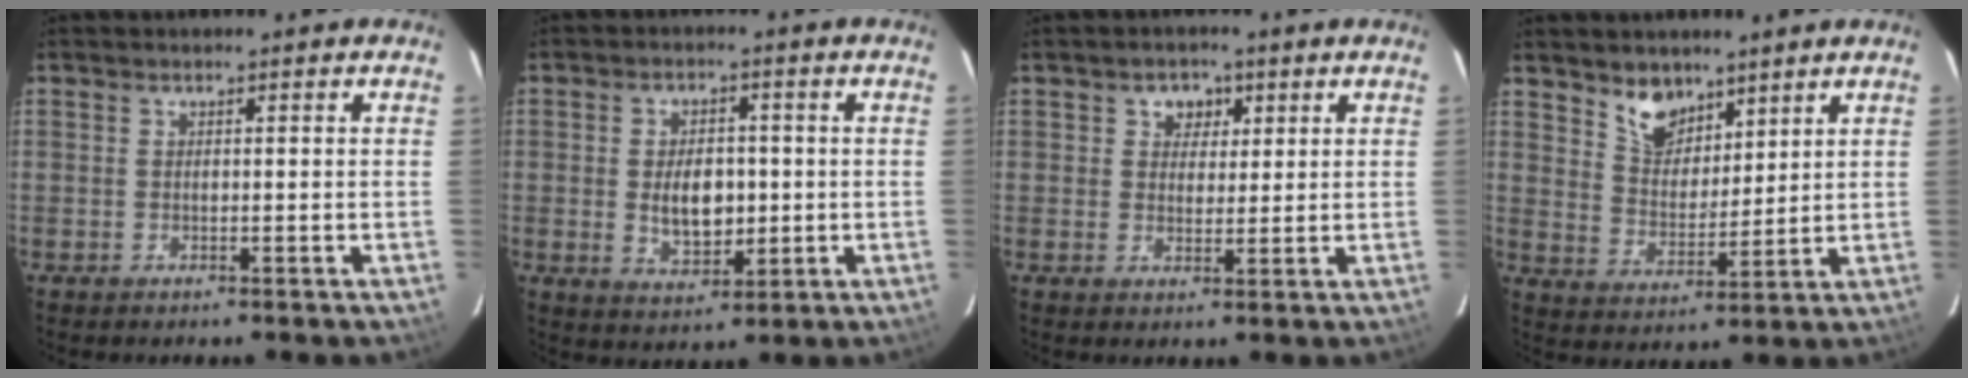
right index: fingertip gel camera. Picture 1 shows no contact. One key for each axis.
{"total": 7.5, "fx": -0.5, "fy": 4.6, "fz": 5.8, "tx": -0.106, "ty": -0.002, "tz": 0.001}
{"total": 3.5, "fx": 1.7, "fy": 2.9, "fz": 1.2, "tx": -0.009, "ty": 0.006, "tz": 0.028}
{"total": 7.4, "fx": 5.7, "fy": 3.8, "fz": 2.8, "tx": -0.043, "ty": 0.003, "tz": 0.110}